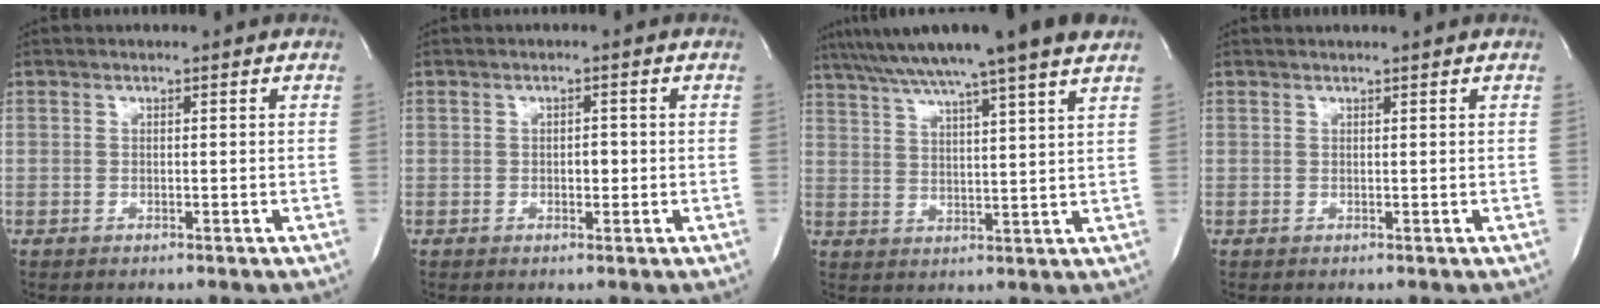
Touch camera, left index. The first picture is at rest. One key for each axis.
{"total": 1.4, "fx": -0.2, "fy": 0.8, "fz": 1.1, "tx": -0.013, "ty": 0.002, "tz": -0.004}
{"total": 16.7, "fx": 13.5, "fy": -0.7, "fz": 9.7, "tx": -0.169, "ty": 0.026, "tz": 0.195}
{"total": 1.5, "fx": 1.4, "fy": -0.2, "fz": 0.4, "tx": -0.002, "ty": 0.008, "tz": 0.022}